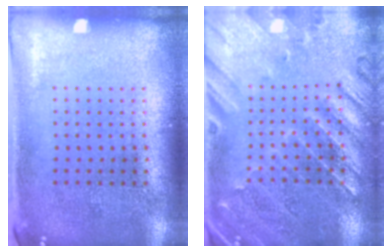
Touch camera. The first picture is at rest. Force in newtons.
{"total": 0.6, "press": 0.4, "slide": 0.4}